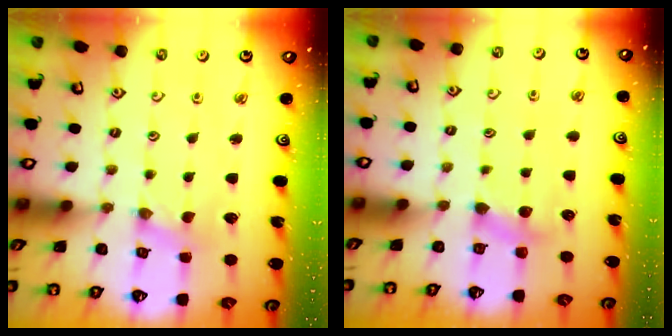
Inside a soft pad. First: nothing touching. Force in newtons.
{"total": 3.6, "press": 3.6, "slide": 0.5}